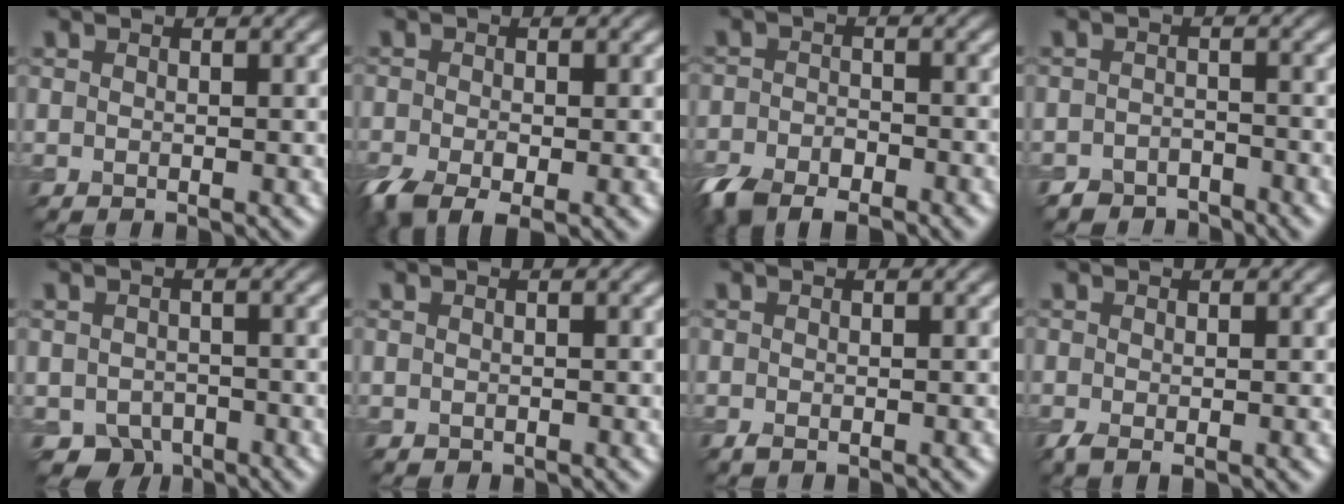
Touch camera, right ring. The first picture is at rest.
{"total": 5.2, "force": [-2.6, 2.4, 3.8], "torque": [-0.078, -0.012, -0.048]}
{"total": 6.5, "force": [-4.6, 2.8, 3.7], "torque": [-0.065, -0.012, -0.088]}
{"total": 2.8, "force": [-2.5, 1.1, 0.2], "torque": [0.006, 0.004, -0.047]}
{"total": 3.1, "force": [-1.9, 2.2, 0.9], "torque": [-0.012, -0.009, -0.036]}
{"total": 0.0}
{"total": 0.8, "force": [-0.4, 0.2, 0.6], "torque": [-0.012, -0.003, -0.007]}
{"total": 1.1, "force": [-0.4, 0.3, 1.0], "torque": [-0.023, -0.008, -0.008]}